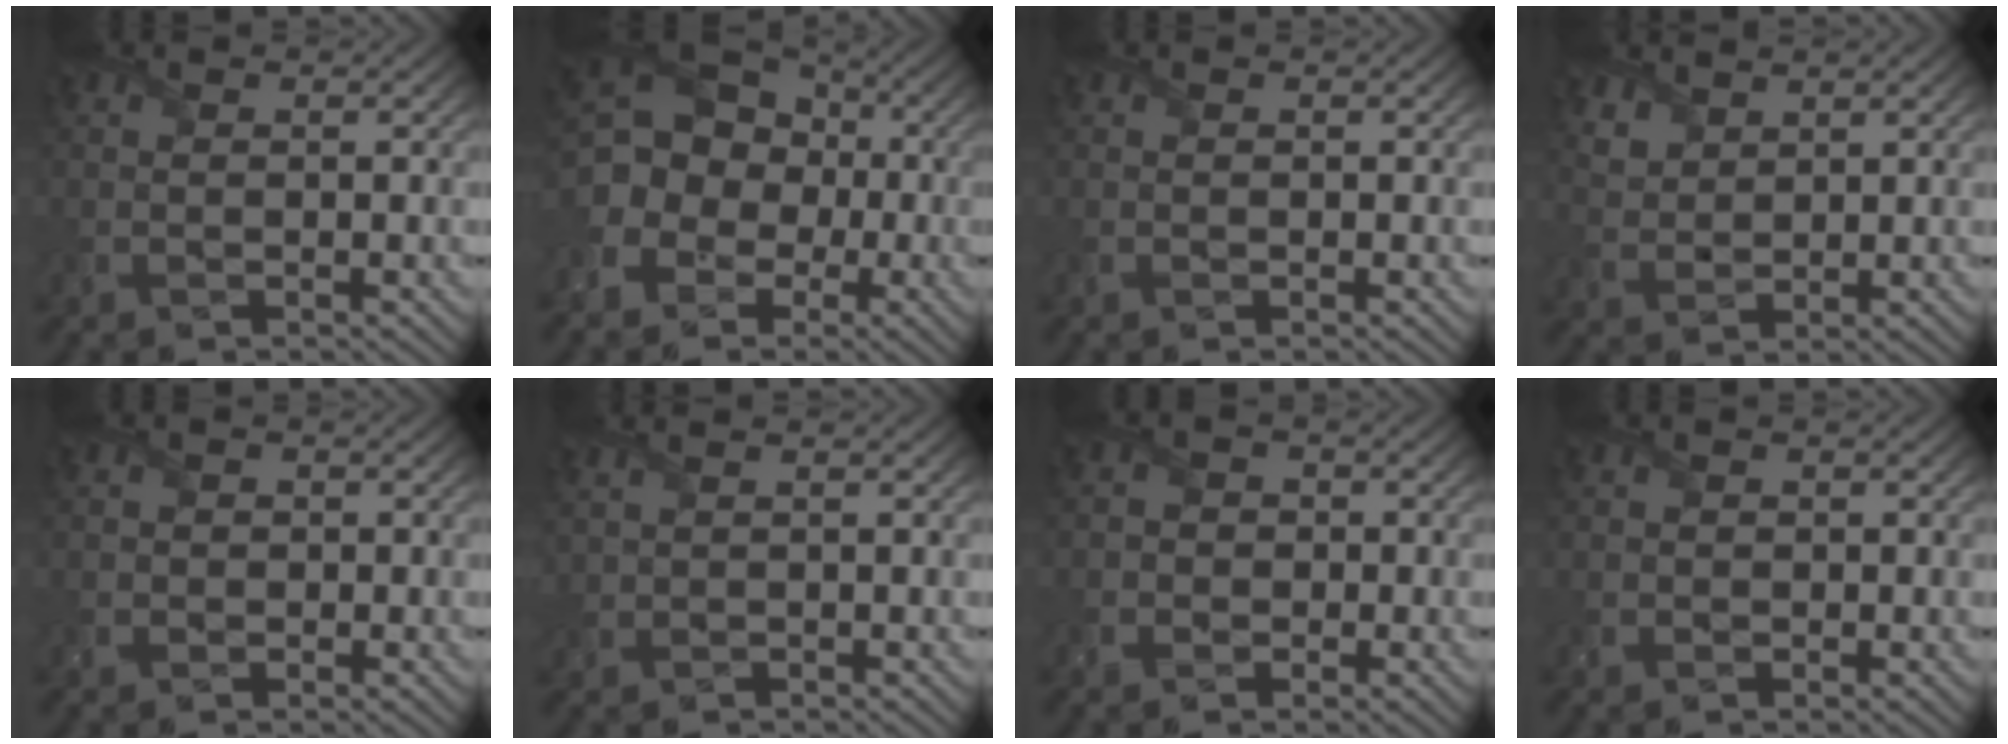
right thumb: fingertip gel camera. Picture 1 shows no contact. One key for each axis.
{"total": 14.1, "fx": -2.5, "fy": 11.8, "fz": 7.4, "tx": -0.180, "ty": -0.013, "tz": -0.066}
{"total": 0.7, "fx": -0.2, "fy": 0.6, "fz": 0.2, "tx": -0.006, "ty": -0.005, "tz": -0.003}
{"total": 3.4, "fx": 2.7, "fy": 1.7, "fz": 1.2, "tx": -0.040, "ty": -0.003, "tz": 0.067}
{"total": 1.9, "fx": -0.5, "fy": 1.8, "fz": 0.4, "tx": 0.000, "ty": -0.003, "tz": -0.009}
{"total": 1.4, "fx": 1.1, "fy": 0.5, "fz": 0.8, "tx": -0.029, "ty": 0.007, "tz": 0.026}
{"total": 3.0, "fx": -0.9, "fy": 2.8, "fz": 0.7, "tx": -0.004, "ty": -0.002, "tz": -0.025}
{"total": 1.3, "fx": -0.3, "fy": 1.2, "fz": 0.2, "tx": 0.000, "ty": -0.005, "tz": -0.008}